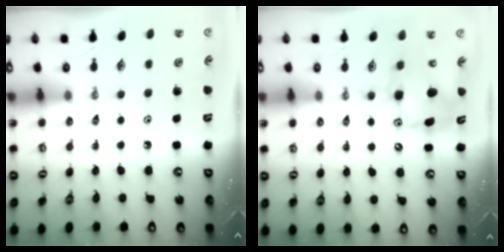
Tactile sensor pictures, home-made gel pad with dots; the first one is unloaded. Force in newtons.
{"total": 9.1, "press": 9.0, "slide": 0.6}